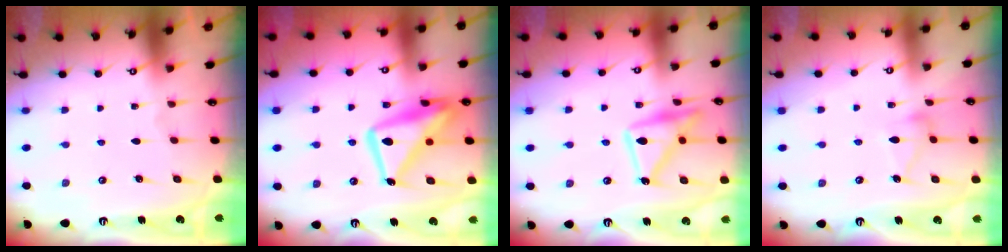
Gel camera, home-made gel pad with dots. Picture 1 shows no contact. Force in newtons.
{"total": 17.2, "press": 17.1, "slide": 1.6}
{"total": 15.2, "press": 15.2, "slide": 0.7}
{"total": 9.2, "press": 9.2, "slide": 0.4}